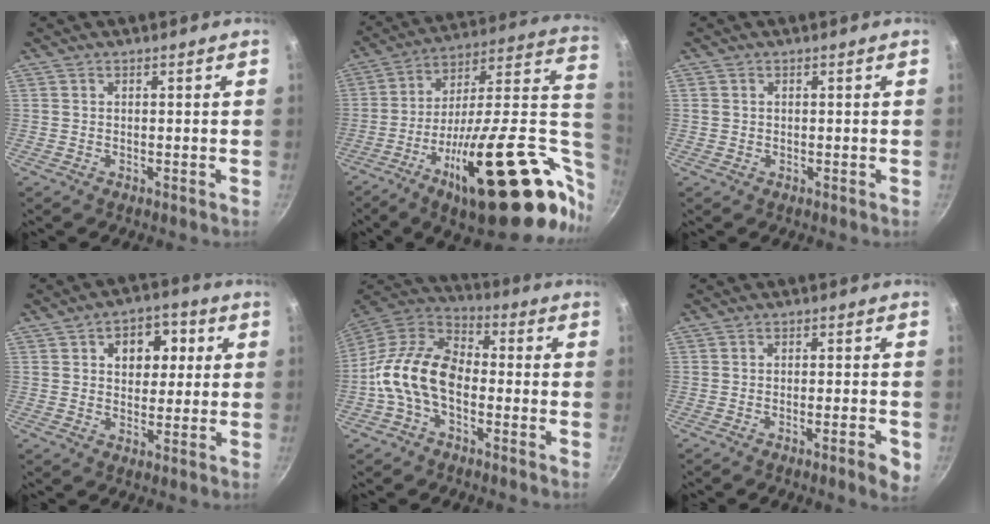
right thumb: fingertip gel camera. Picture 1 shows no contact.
{"total": 37.6, "force": [-8.2, 13.8, 34.0], "torque": [-0.466, 0.021, -0.127]}
{"total": 0.9, "force": [0.2, 0.8, 0.3], "torque": [-0.006, 0.003, 0.003]}
{"total": 9.1, "force": [2.5, 6.4, 5.9], "torque": [-0.041, 0.005, 0.028]}
{"total": 14.3, "force": [-3.1, 9.1, 10.6], "torque": [-0.168, 0.040, -0.080]}
{"total": 4.9, "force": [-2.2, 0.8, 4.3], "torque": [-0.057, 0.008, -0.031]}